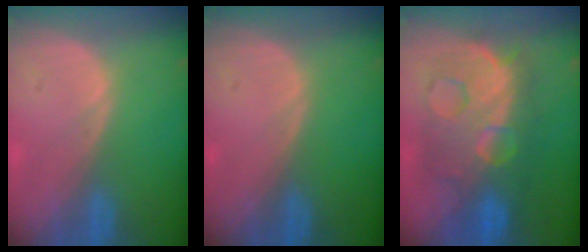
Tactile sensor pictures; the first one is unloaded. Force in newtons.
{"total": 0.0}
{"total": 12.1, "press": 12.0, "slide": 1.4}